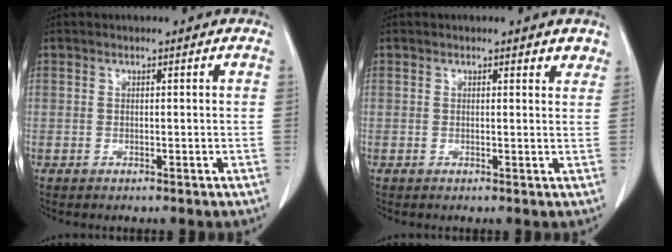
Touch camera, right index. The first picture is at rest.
{"total": 1.7, "force": [1.5, 0.6, 0.6], "torque": [-0.003, -0.005, 0.010]}